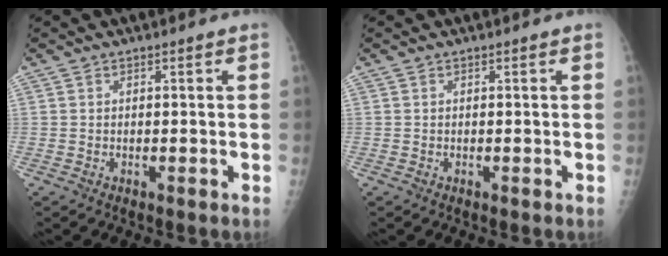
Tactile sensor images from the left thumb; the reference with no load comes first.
{"total": 0.0}